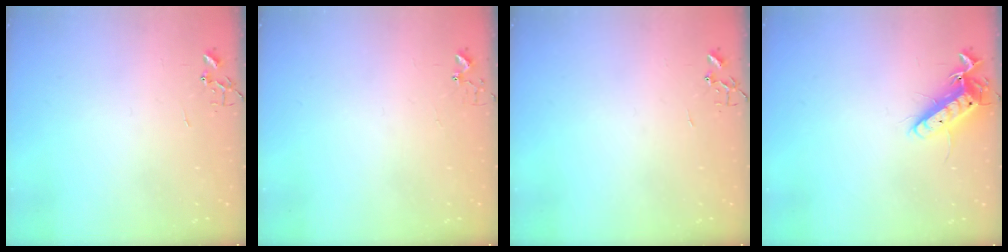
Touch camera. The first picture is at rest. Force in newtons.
{"total": 2.7, "press": 2.7, "slide": 0.2}
{"total": 0.0}
{"total": 12.2, "press": 12.1, "slide": 1.4}